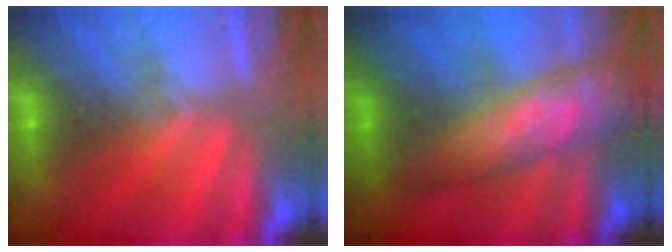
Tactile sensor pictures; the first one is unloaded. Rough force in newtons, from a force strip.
{"total": 8.5}